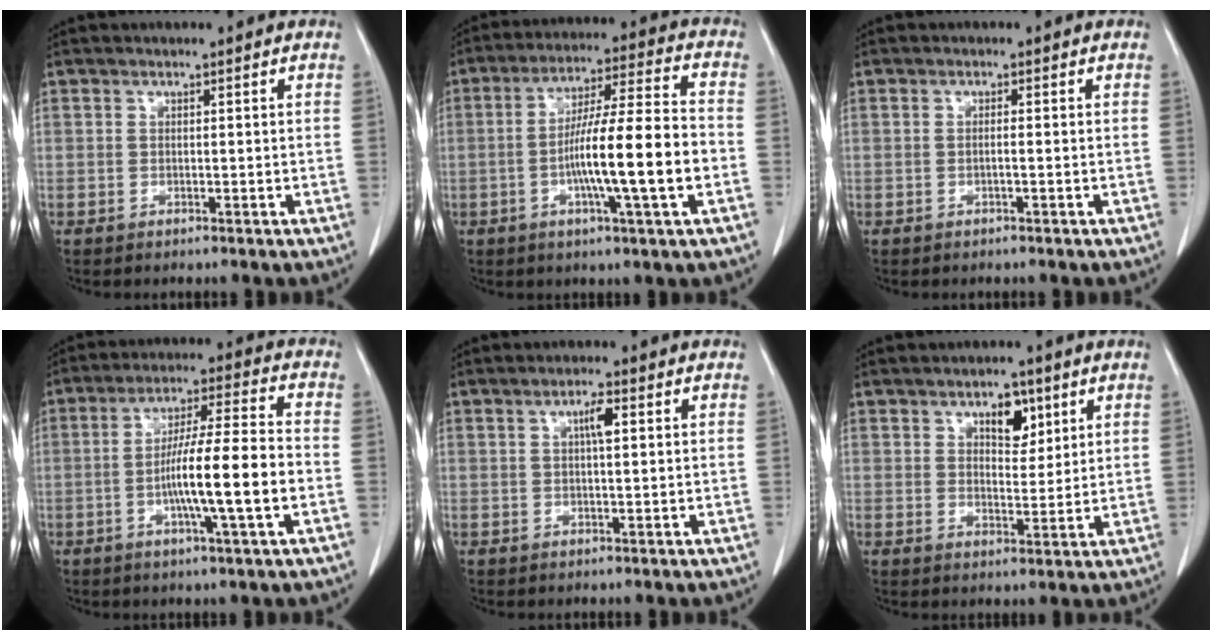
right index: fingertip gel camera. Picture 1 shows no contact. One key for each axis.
{"total": 14.5, "fx": -3.2, "fy": 0.4, "fz": 14.2, "tx": -0.242, "ty": 0.003, "tz": -0.058}
{"total": 0.7, "fx": -0.2, "fy": -0.1, "fz": 0.7, "tx": -0.012, "ty": 0.001, "tz": -0.002}
{"total": 12.6, "fx": -2.8, "fy": 0.1, "fz": 12.3, "tx": -0.211, "ty": 0.003, "tz": -0.053}
{"total": 2.8, "fx": 0.9, "fy": 0.4, "fz": 2.7, "tx": -0.048, "ty": 0.003, "tz": 0.013}
{"total": 5.1, "fx": 2.7, "fy": 2.6, "fz": 3.5, "tx": -0.051, "ty": 0.001, "tz": 0.042}